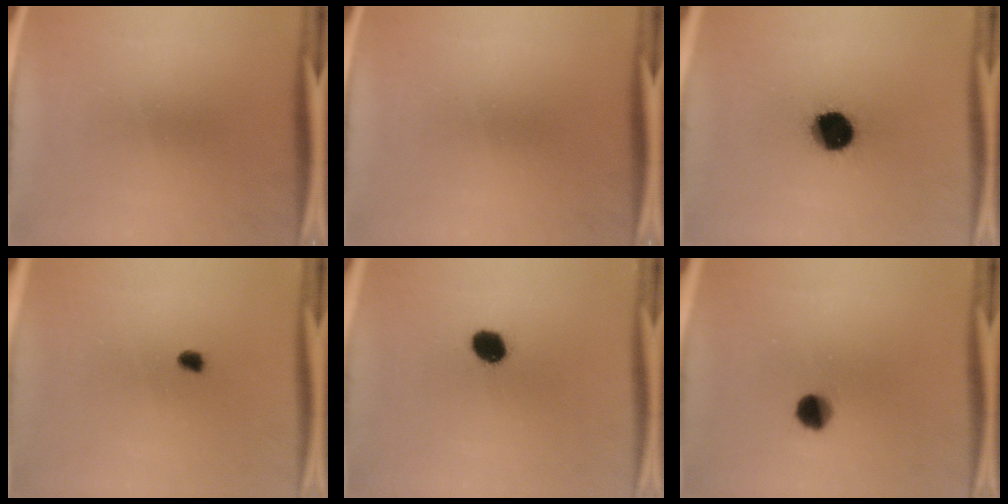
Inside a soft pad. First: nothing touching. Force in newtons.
{"total": 0.0}
{"total": 12.8}
{"total": 1.7}
{"total": 5.9}
{"total": 4.5}